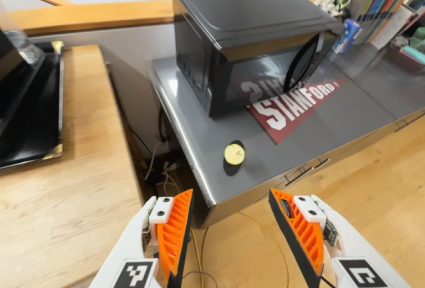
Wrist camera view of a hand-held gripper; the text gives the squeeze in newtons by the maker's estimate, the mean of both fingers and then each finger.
{"total": 0.7, "left": 1.1, "right": 0.4}